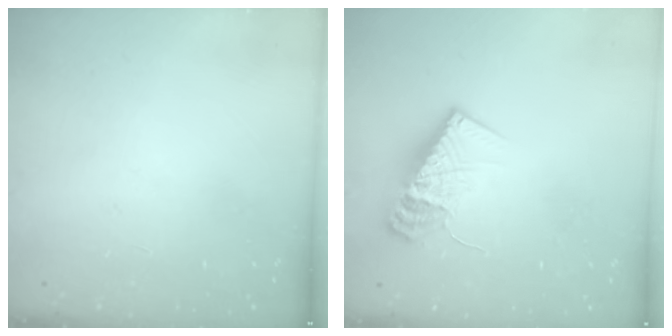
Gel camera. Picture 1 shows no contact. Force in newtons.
{"total": 12.0, "press": 11.9, "slide": 1.2}